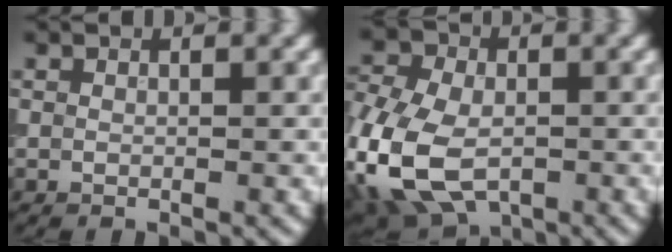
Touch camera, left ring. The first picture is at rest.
{"total": 12.9, "force": [-4.7, 8.3, 8.7], "torque": [-0.183, -0.023, -0.085]}